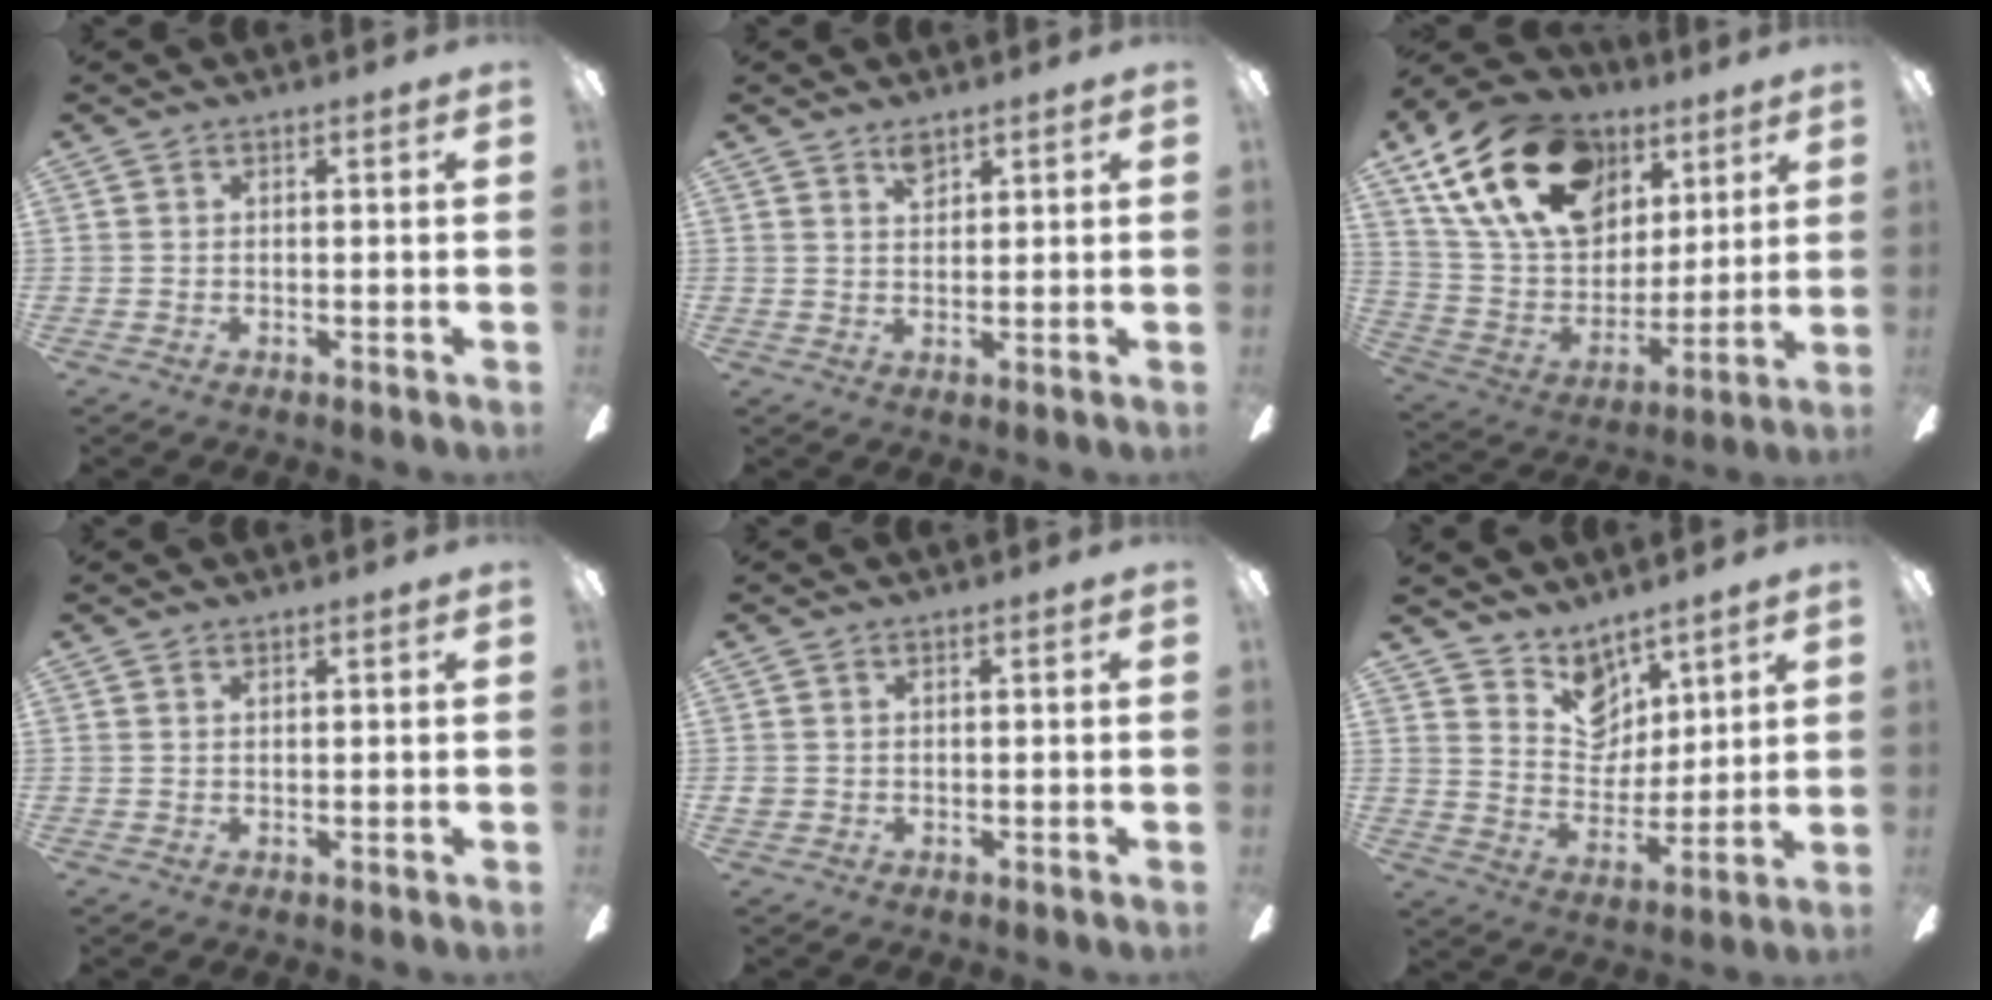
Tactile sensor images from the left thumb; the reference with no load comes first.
{"total": 3.1, "force": [2.4, 1.4, 1.4], "torque": [-0.015, -0.006, 0.041]}
{"total": 24.0, "force": [12.6, 15.5, 13.3], "torque": [-0.234, -0.042, 0.229]}
{"total": 0.8, "force": [0.5, 0.5, 0.4], "torque": [-0.009, 0.001, 0.009]}
{"total": 1.2, "force": [0.1, 1.2, 0.5], "torque": [-0.009, 0.004, 0.000]}
{"total": 10.1, "force": [7.2, 6.6, 2.4], "torque": [-0.043, -0.051, 0.141]}